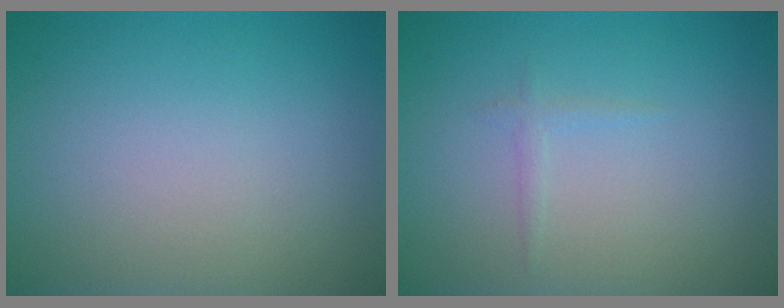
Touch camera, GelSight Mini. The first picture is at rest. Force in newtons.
{"total": 0.7, "press": 0.7, "slide": 0.1}